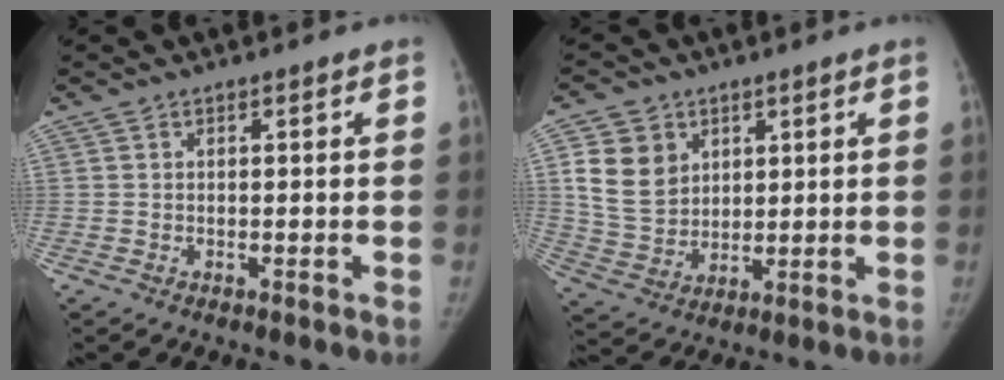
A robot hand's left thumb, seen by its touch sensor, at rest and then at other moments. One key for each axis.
{"total": 10.5, "fx": 3.7, "fy": 8.3, "fz": 5.2, "tx": -0.071, "ty": -0.016, "tz": 0.083}